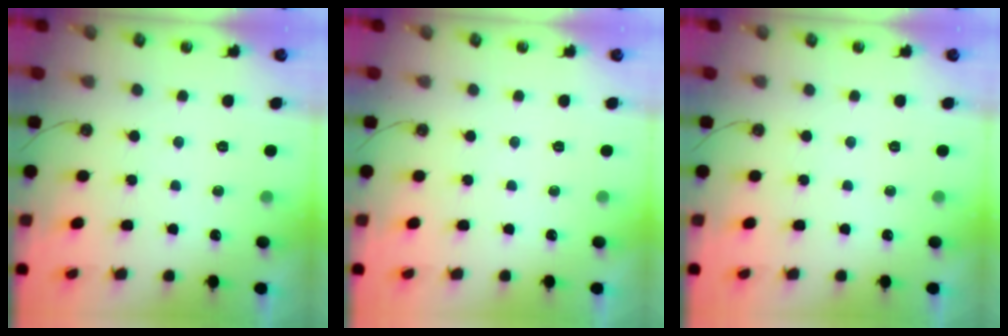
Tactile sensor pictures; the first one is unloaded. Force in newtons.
{"total": 0.0}
{"total": 0.0}